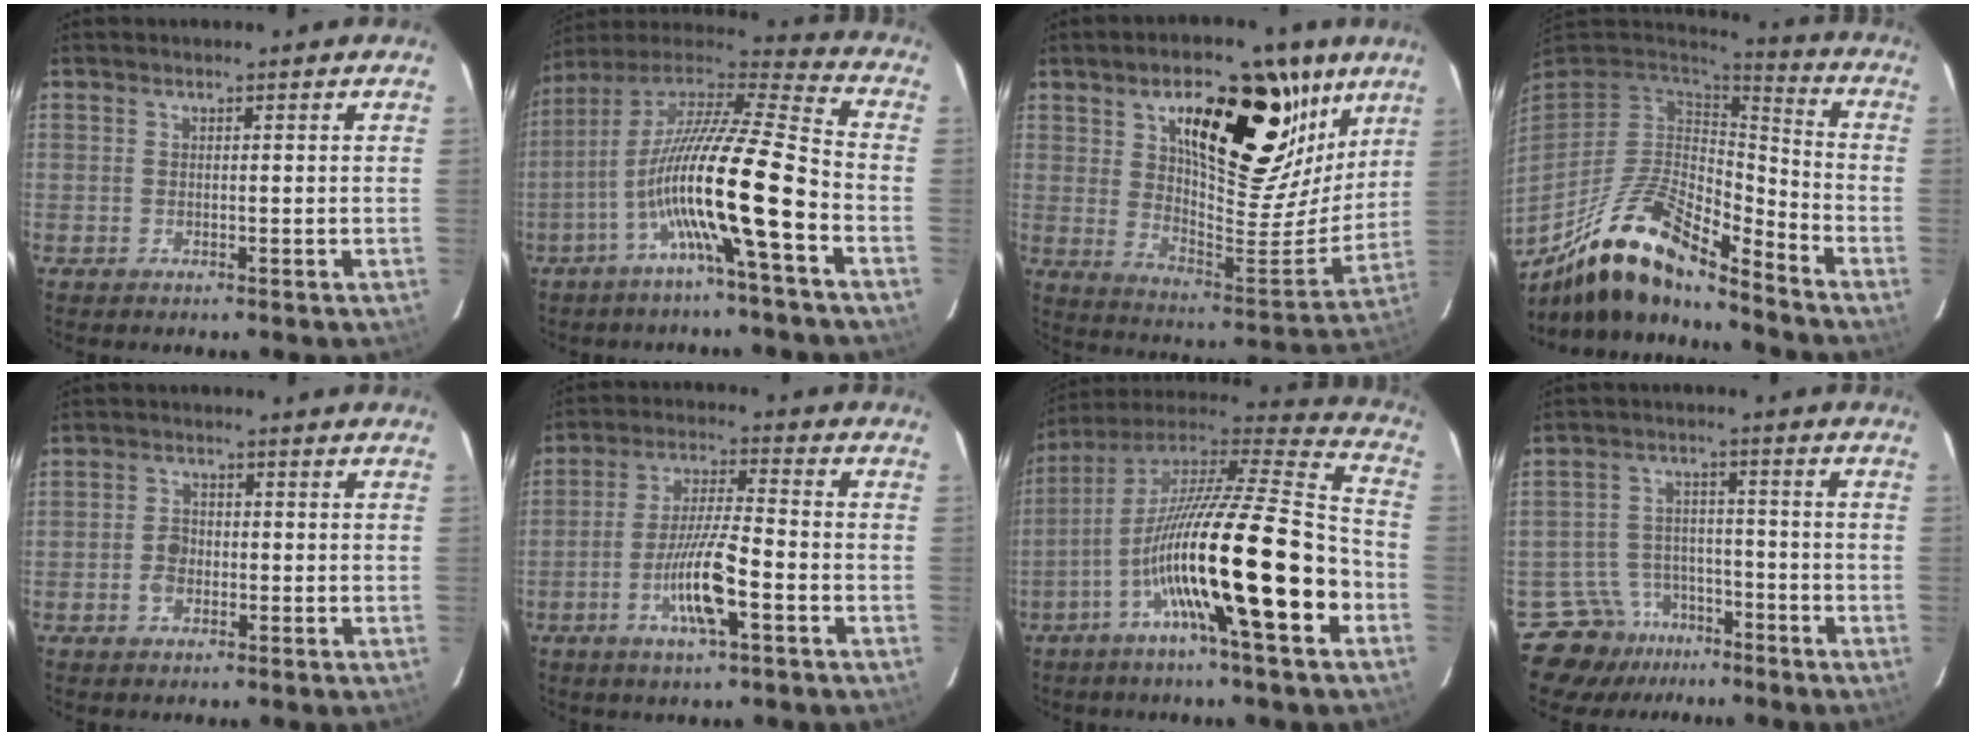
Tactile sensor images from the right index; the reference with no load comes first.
{"total": 17.5, "force": [-5.9, -0.2, 16.4], "torque": [-0.304, 0.006, -0.117]}
{"total": 23.7, "force": [11.2, 9.2, 18.8], "torque": [-0.265, 0.009, 0.179]}
{"total": 17.1, "force": [-13.2, 4.5, 9.8], "torque": [-0.172, 0.020, -0.237]}
{"total": 2.9, "force": [-0.8, 2.0, 1.9], "torque": [-0.038, 0.004, -0.017]}
{"total": 10.0, "force": [-3.8, 1.1, 9.2], "torque": [-0.174, -0.003, -0.070]}
{"total": 23.6, "force": [-7.7, 1.1, 22.3], "torque": [-0.373, -0.012, -0.137]}
{"total": 8.7, "force": [-6.1, 6.2, 0.0], "torque": [-0.001, 0.041, -0.092]}